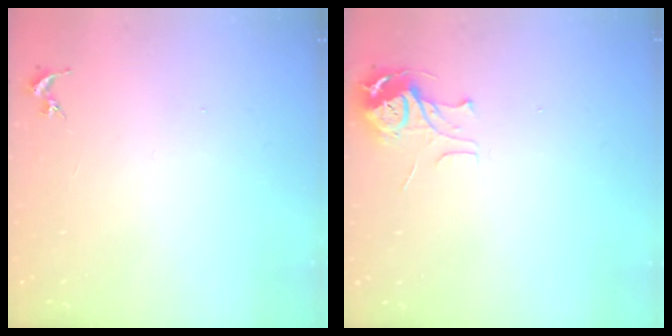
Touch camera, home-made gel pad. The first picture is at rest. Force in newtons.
{"total": 6.7, "press": 6.7, "slide": 0.6}